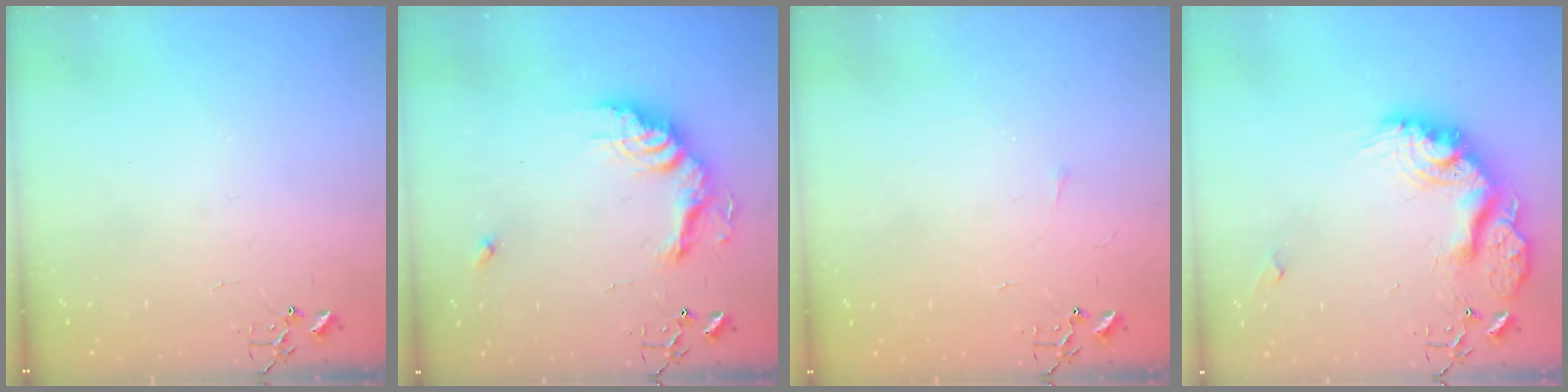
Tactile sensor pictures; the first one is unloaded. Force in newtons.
{"total": 17.3, "press": 17.2, "slide": 1.5}
{"total": 3.3, "press": 3.2, "slide": 0.5}
{"total": 19.5, "press": 19.5, "slide": 1.0}